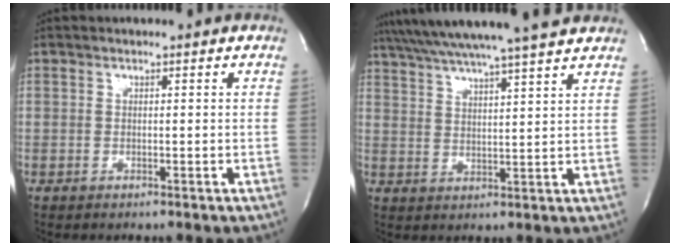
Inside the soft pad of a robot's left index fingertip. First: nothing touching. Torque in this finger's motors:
{"motor_torque": [1.06, -1.07, 0.75, 0.21]}